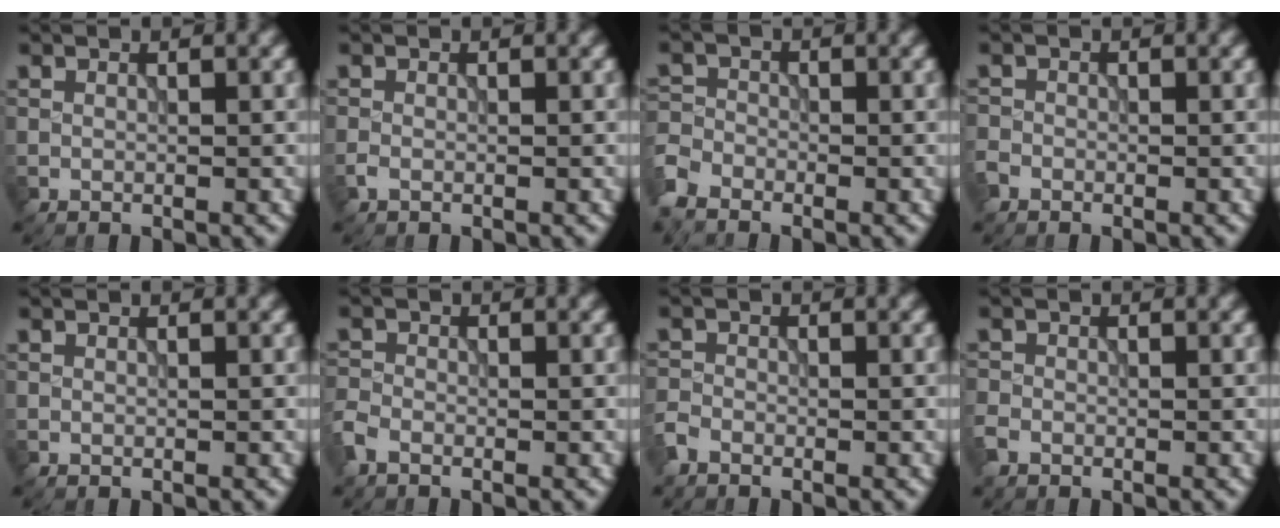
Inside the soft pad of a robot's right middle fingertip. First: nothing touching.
{"total": 0.7, "force": [-0.4, 0.3, 0.4], "torque": [-0.013, -0.002, -0.012]}
{"total": 3.5, "force": [-2.7, 1.8, 1.2], "torque": [-0.031, -0.007, -0.064]}
{"total": 1.1, "force": [-0.8, 0.7, 0.1], "torque": [0.001, 0.000, -0.022]}
{"total": 0.0}
{"total": 1.8, "force": [-1.3, 1.0, 0.9], "torque": [-0.020, 0.000, -0.037]}
{"total": 1.6, "force": [-1.3, 0.8, 0.5], "torque": [-0.010, -0.001, -0.035]}
{"total": 1.4, "force": [-1.0, 0.9, 0.4], "torque": [-0.008, -0.002, -0.026]}